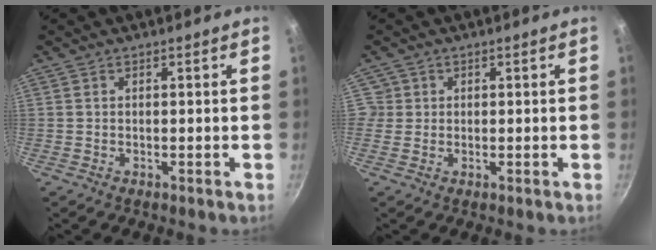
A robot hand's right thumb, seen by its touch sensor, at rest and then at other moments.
{"total": 2.3, "force": [0.4, 2.2, 0.2], "torque": [0.020, 0.008, 0.001]}